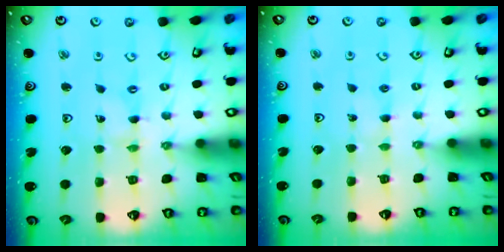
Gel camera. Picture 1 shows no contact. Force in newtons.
{"total": 2.3, "press": 2.3, "slide": 0.3}